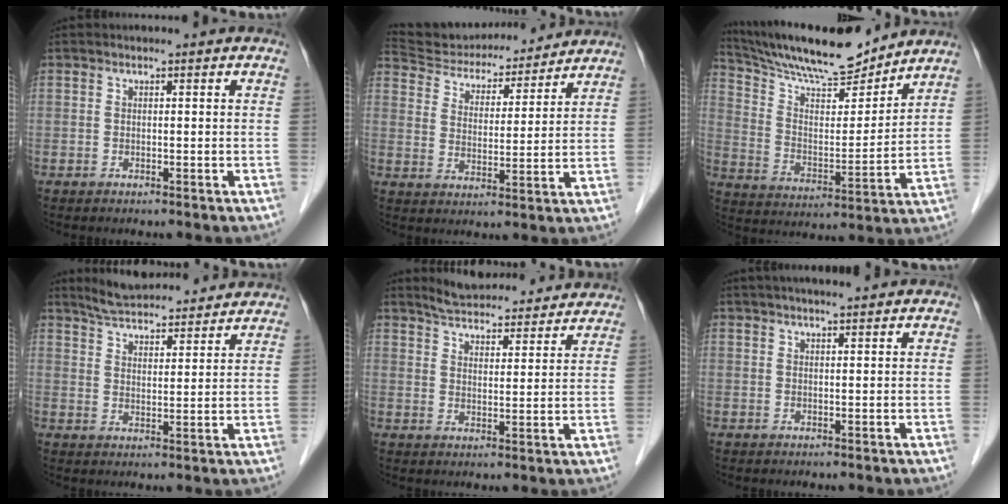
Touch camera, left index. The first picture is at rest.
{"total": 17.4, "force": [16.4, 3.9, 4.3], "torque": [-0.072, 0.020, 0.251]}
{"total": 16.1, "force": [14.9, 2.1, 5.8], "torque": [-0.112, 0.000, 0.258]}
{"total": 14.0, "force": [13.1, 2.2, 4.4], "torque": [-0.068, 0.022, 0.188]}
{"total": 16.5, "force": [15.6, 3.1, 4.5], "torque": [-0.056, 0.015, 0.206]}
{"total": 5.8, "force": [4.9, 0.4, 3.2], "torque": [-0.046, 0.026, 0.072]}